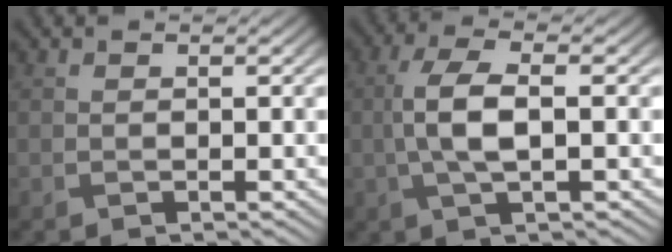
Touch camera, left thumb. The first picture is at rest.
{"total": 5.9, "force": [-0.4, 2.1, 5.5], "torque": [-0.127, 0.007, -0.012]}